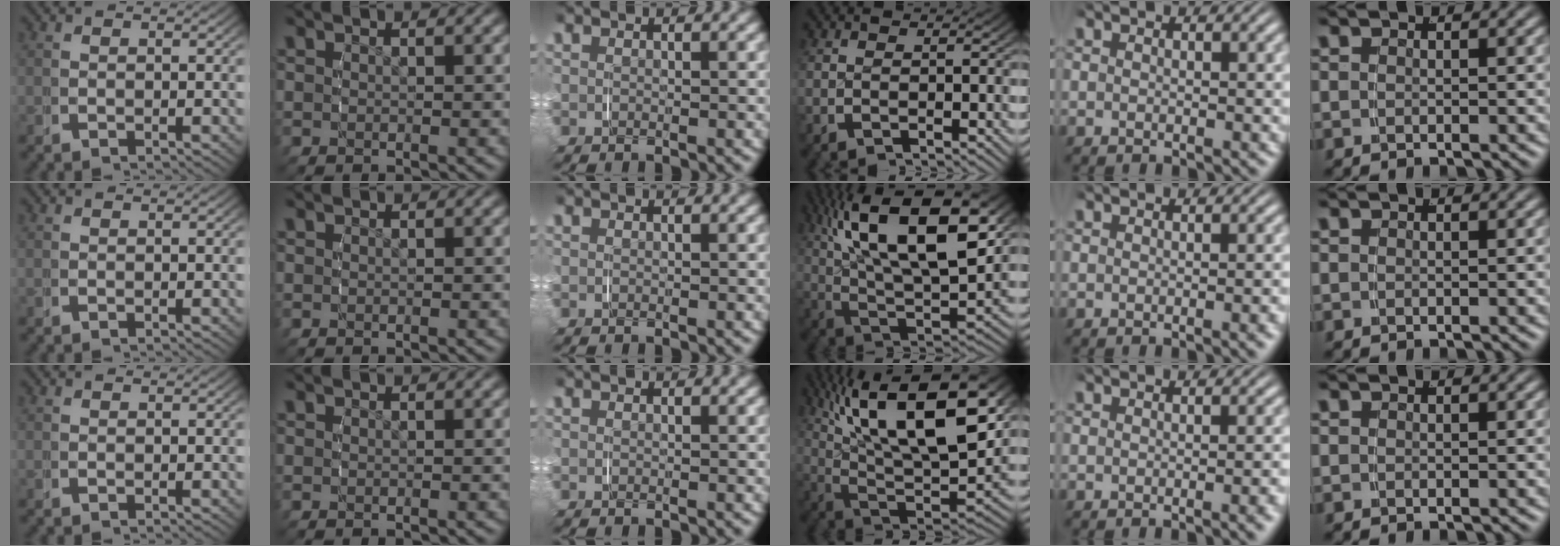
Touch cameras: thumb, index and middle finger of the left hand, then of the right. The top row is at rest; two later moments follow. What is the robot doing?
{"motion": "grasp_and_lifting", "object": "plastic wrap"}